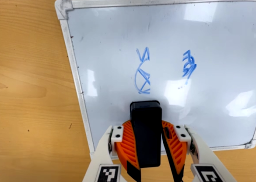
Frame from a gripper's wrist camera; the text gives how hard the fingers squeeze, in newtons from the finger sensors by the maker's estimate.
{"total": 10.0, "left": 9.7, "right": 10.3}